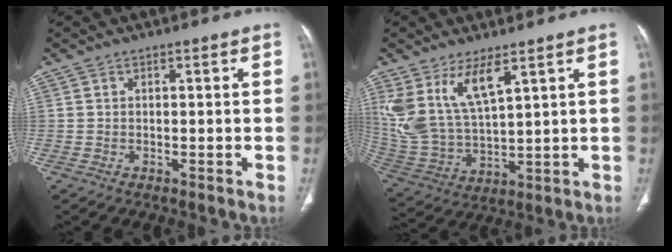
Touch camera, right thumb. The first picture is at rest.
{"total": 12.8, "force": [7.0, 4.9, 9.5], "torque": [-0.194, -0.032, 0.161]}